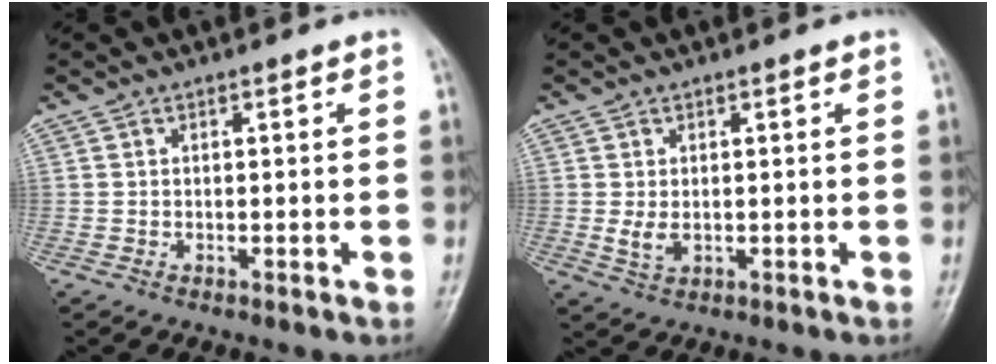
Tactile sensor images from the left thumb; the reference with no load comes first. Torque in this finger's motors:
{"motor_torque": [0.09, 0.14, 0.41, 0.15, 0.05]}